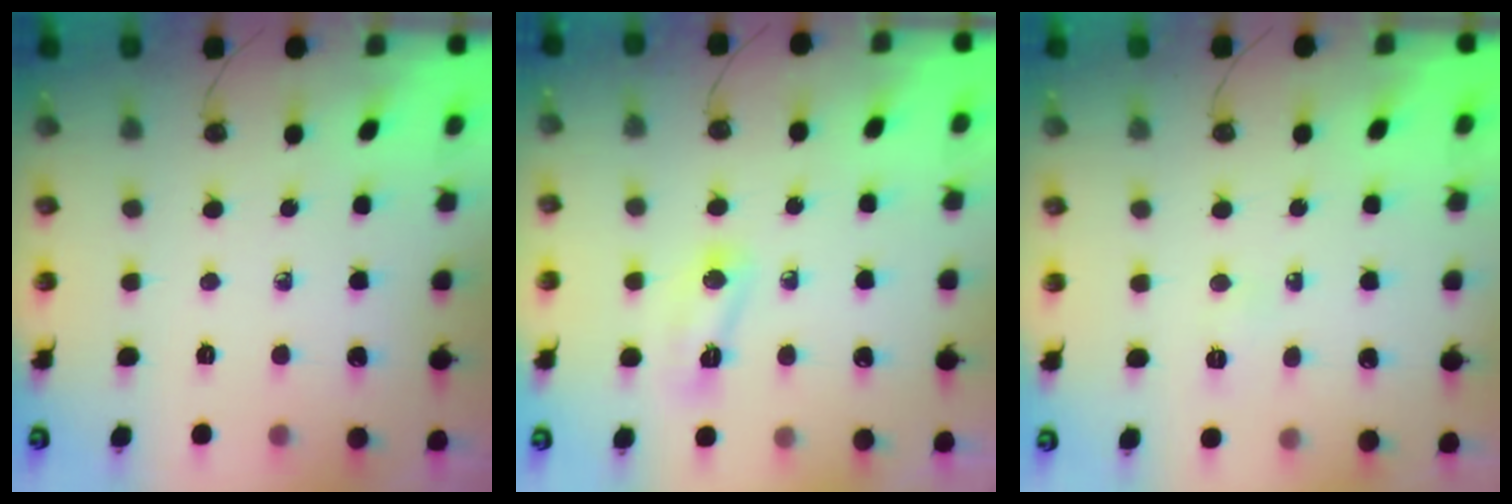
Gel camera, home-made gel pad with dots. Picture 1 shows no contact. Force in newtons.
{"total": 5.3, "press": 5.3, "slide": 0.7}
{"total": 5.1, "press": 3.0, "slide": 4.1}